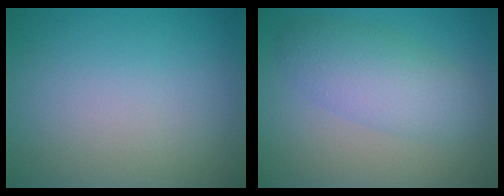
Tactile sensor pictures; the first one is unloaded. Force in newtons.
{"total": 4.3, "press": 4.3, "slide": 0.1}